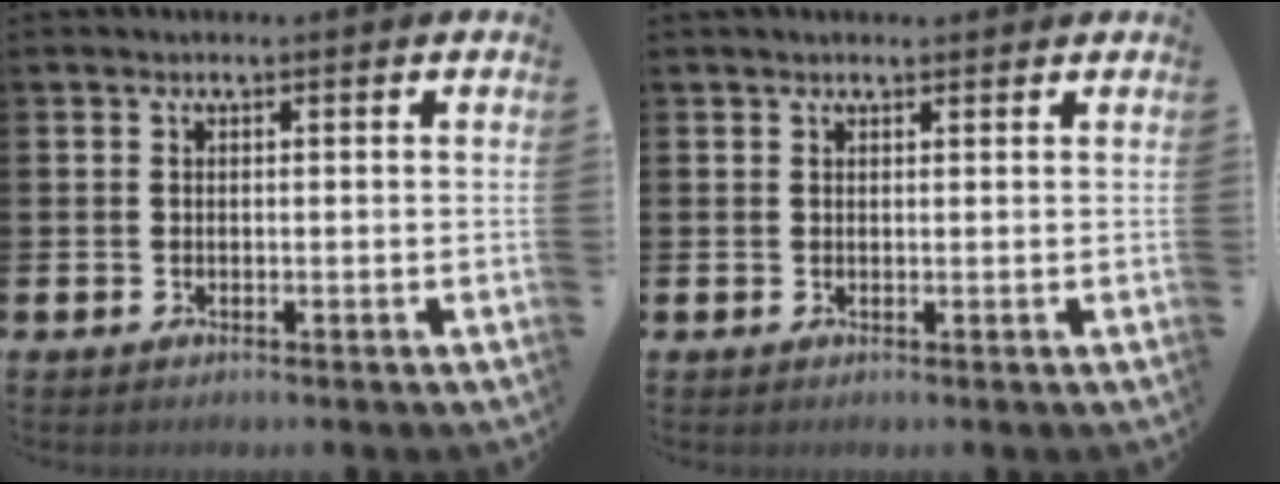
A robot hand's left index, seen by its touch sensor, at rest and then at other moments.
{"total": 1.0, "force": [0.9, 0.3, 0.3], "torque": [0.004, -0.001, 0.014]}